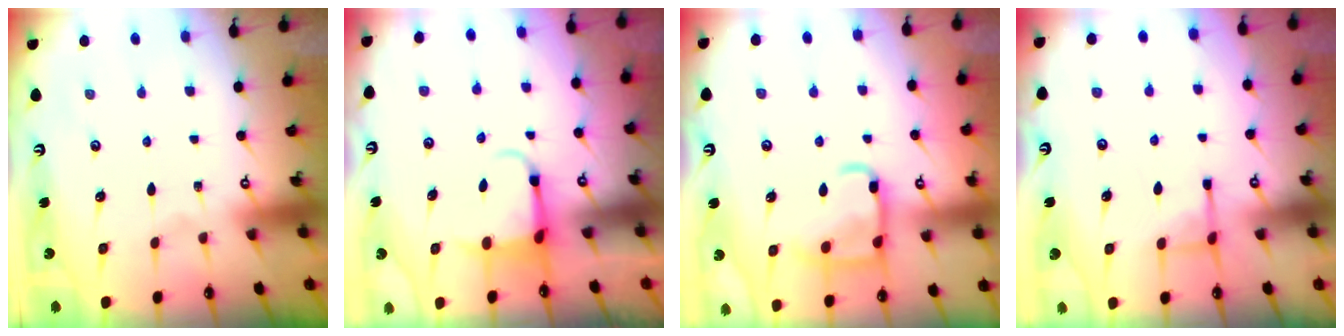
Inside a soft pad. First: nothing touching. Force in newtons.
{"total": 3.7, "press": 3.6, "slide": 1.0}
{"total": 12.3, "press": 12.2, "slide": 1.3}
{"total": 4.2, "press": 4.1, "slide": 0.8}